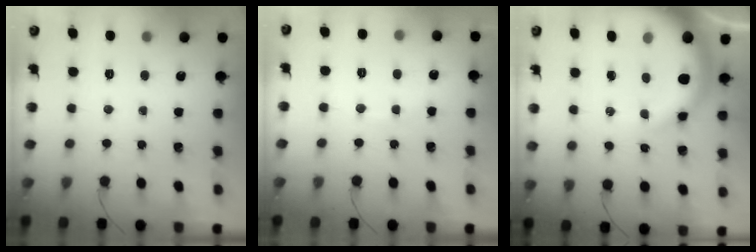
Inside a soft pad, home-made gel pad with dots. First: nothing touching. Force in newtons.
{"total": 4.6, "press": 4.4, "slide": 1.2}
{"total": 14.5, "press": 14.2, "slide": 2.9}